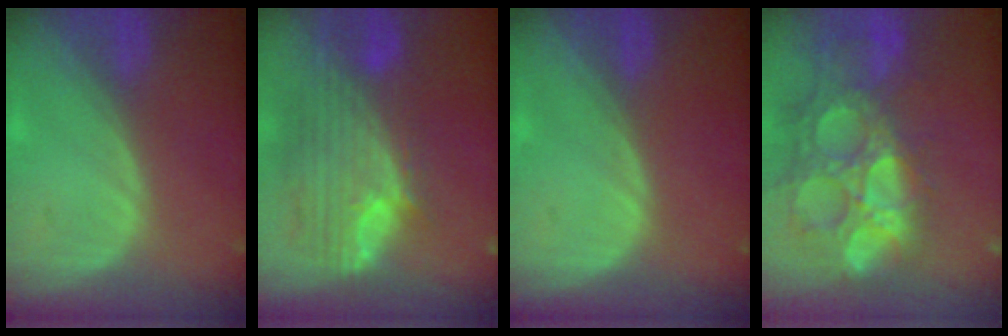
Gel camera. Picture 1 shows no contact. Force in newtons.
{"total": 12.0, "press": 10.1, "slide": 6.4}
{"total": 0.0}
{"total": 15.1, "press": 12.5, "slide": 8.5}